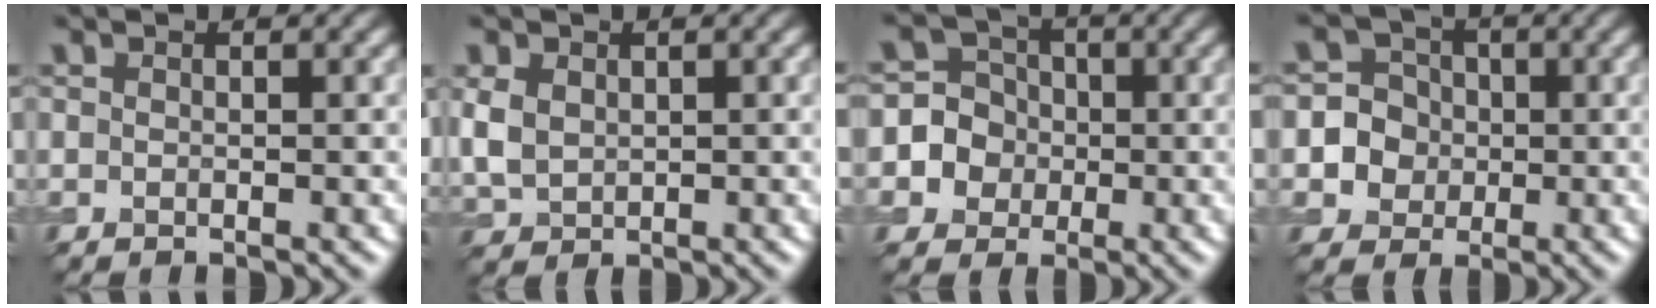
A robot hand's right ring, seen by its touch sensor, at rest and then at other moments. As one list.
[{"total": 2.1, "force": [0.6, 1.8, 0.9], "torque": [-0.032, 0.008, 0.022]}, {"total": 5.9, "force": [-1.0, 5.8, 0.4], "torque": [0.002, 0.035, -0.042]}, {"total": 5.4, "force": [-0.7, 5.3, 0.6], "torque": [0.000, 0.030, -0.028]}]